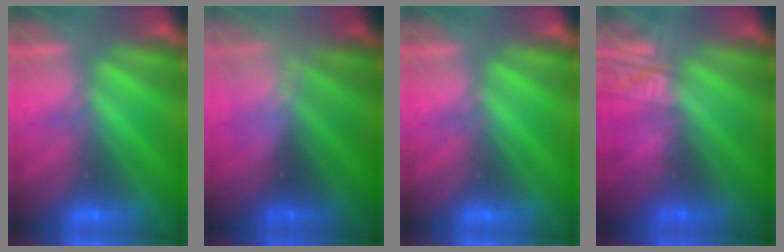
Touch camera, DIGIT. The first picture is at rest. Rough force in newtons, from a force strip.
{"total": 2.3}
{"total": 0.0}
{"total": 2.3}